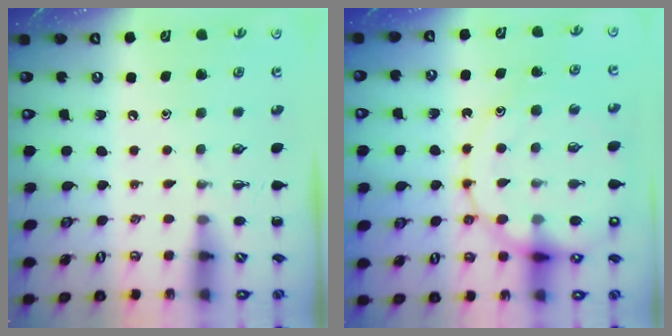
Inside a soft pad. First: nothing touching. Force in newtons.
{"total": 17.1, "press": 16.9, "slide": 2.5}